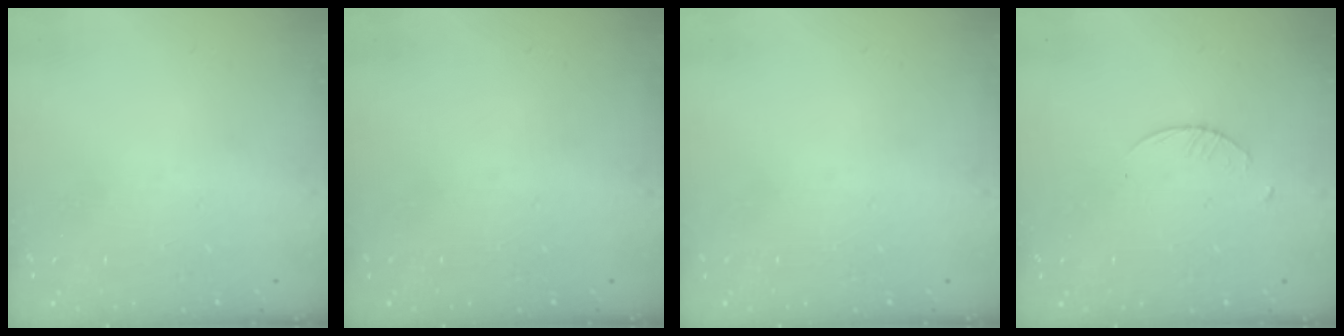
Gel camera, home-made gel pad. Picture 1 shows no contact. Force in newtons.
{"total": 0.0}
{"total": 0.0}
{"total": 1.5, "press": 1.5, "slide": 0.2}